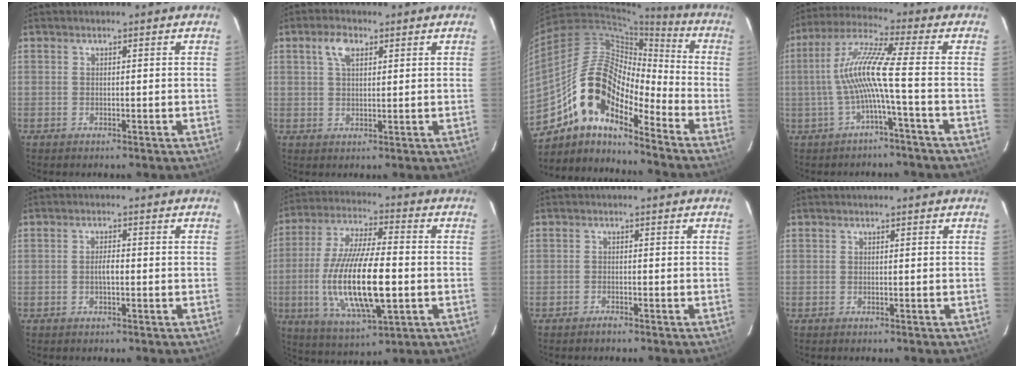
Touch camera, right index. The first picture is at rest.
{"total": 4.0, "force": [1.9, 2.1, 2.8], "torque": [-0.053, 0.011, 0.034]}
{"total": 16.0, "force": [-10.8, 5.8, 10.3], "torque": [-0.174, 0.008, -0.216]}
{"total": 9.7, "force": [-2.0, -1.0, 9.4], "torque": [-0.199, 0.012, -0.035]}
{"total": 1.8, "force": [-0.4, 0.6, 1.7], "torque": [-0.032, 0.004, -0.009]}
{"total": 18.9, "force": [-3.4, 5.2, 17.8], "torque": [-0.357, -0.015, -0.057]}
{"total": 1.2, "force": [-1.1, 0.2, 0.4], "torque": [-0.009, 0.000, -0.022]}
{"total": 0.0}